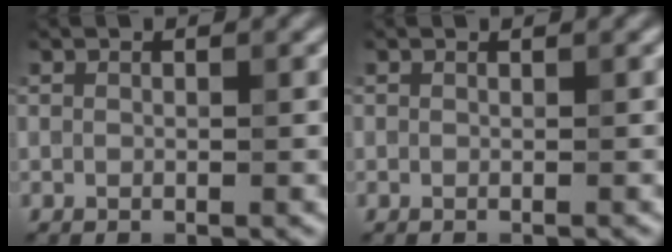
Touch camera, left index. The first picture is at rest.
{"total": 0.0}